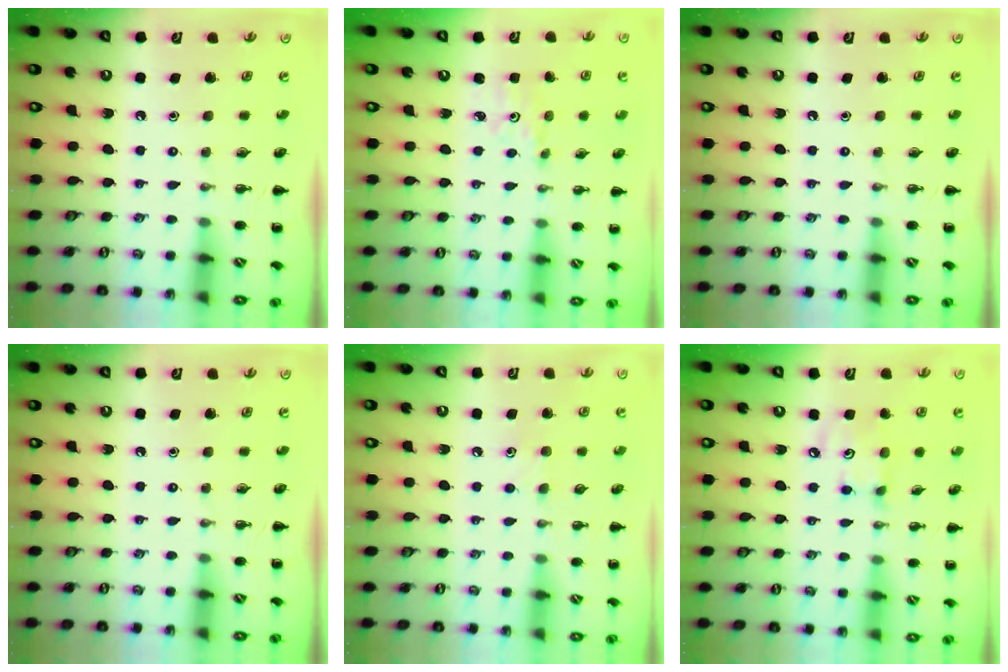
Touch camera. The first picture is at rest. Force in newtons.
{"total": 2.3, "press": 2.2, "slide": 0.7}
{"total": 0.0}
{"total": 0.0}
{"total": 5.1, "press": 4.8, "slide": 1.6}
{"total": 4.8, "press": 4.8, "slide": 0.6}